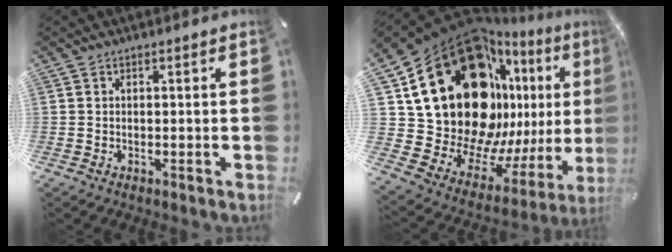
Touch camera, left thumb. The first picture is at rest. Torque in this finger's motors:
{"motor_torque": [1.99, 3.01, 2.77, 0.00, 0.77]}